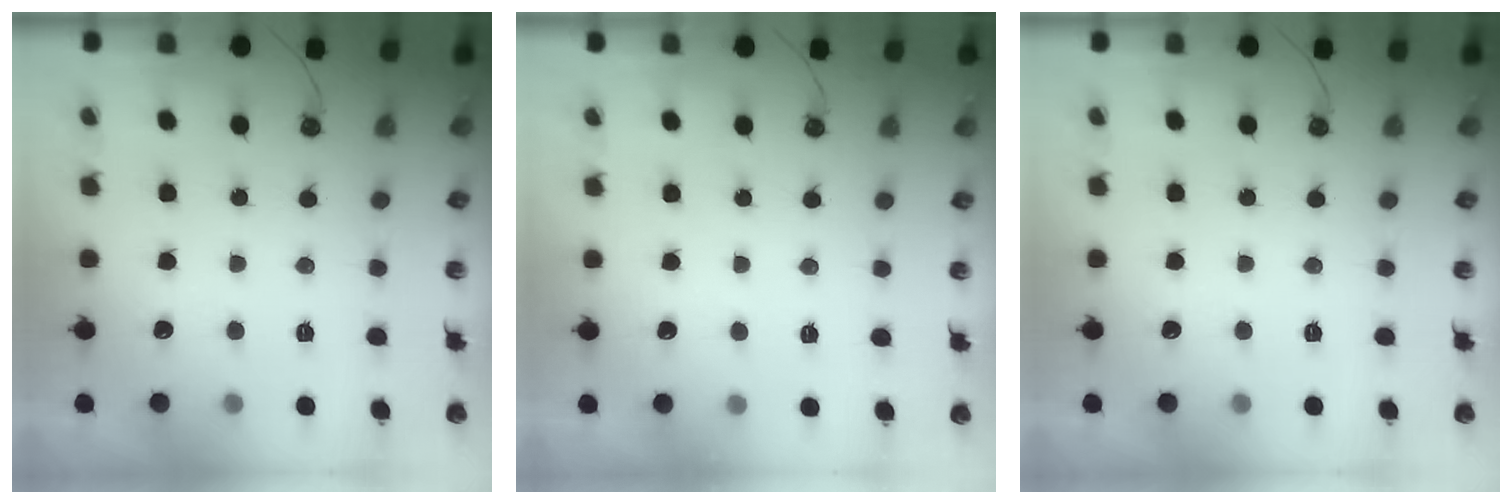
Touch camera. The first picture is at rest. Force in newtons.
{"total": 2.7, "press": 2.7, "slide": 0.5}
{"total": 0.0}